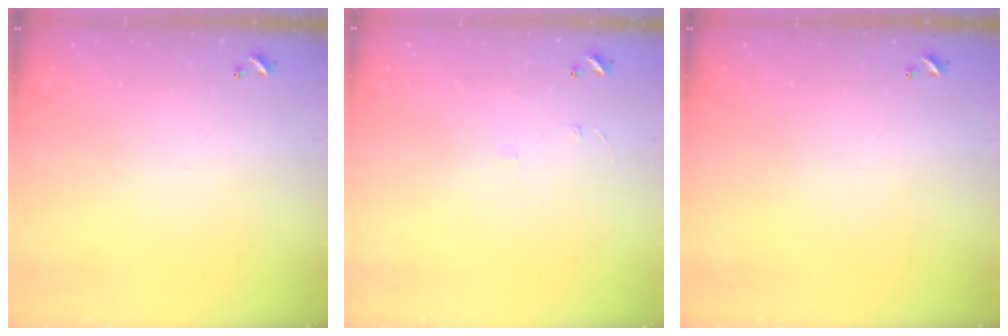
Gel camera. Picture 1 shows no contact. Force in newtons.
{"total": 5.5, "press": 5.5, "slide": 0.5}
{"total": 0.0}